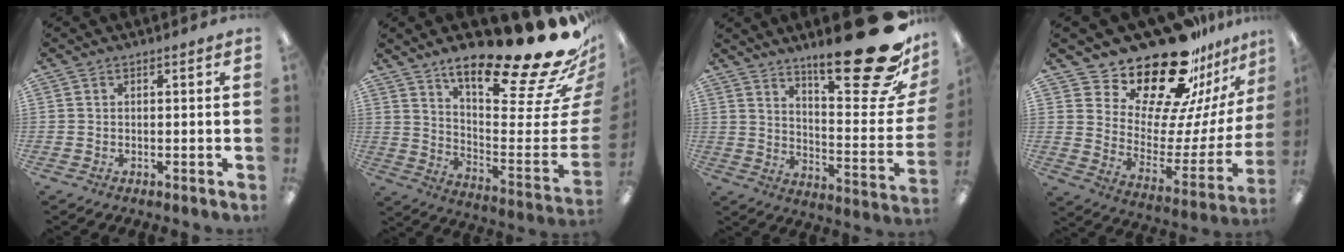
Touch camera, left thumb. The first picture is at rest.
{"total": 25.8, "force": [18.8, 5.0, 17.0], "torque": [-0.219, -0.156, 0.293]}
{"total": 24.9, "force": [17.1, 6.5, 16.9], "torque": [-0.229, -0.124, 0.275]}
{"total": 23.8, "force": [19.8, 8.4, 10.0], "torque": [-0.159, -0.153, 0.344]}